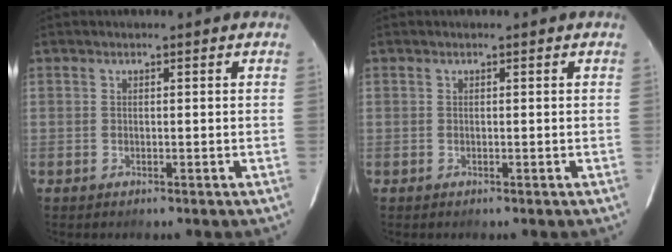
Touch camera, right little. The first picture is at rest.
{"total": 0.0}